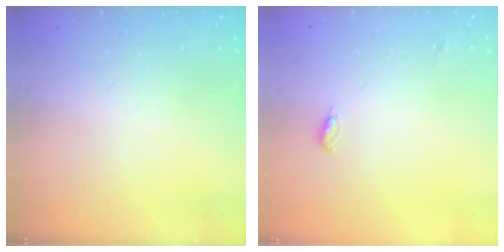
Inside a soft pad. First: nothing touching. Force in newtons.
{"total": 4.0, "press": 3.8, "slide": 1.1}